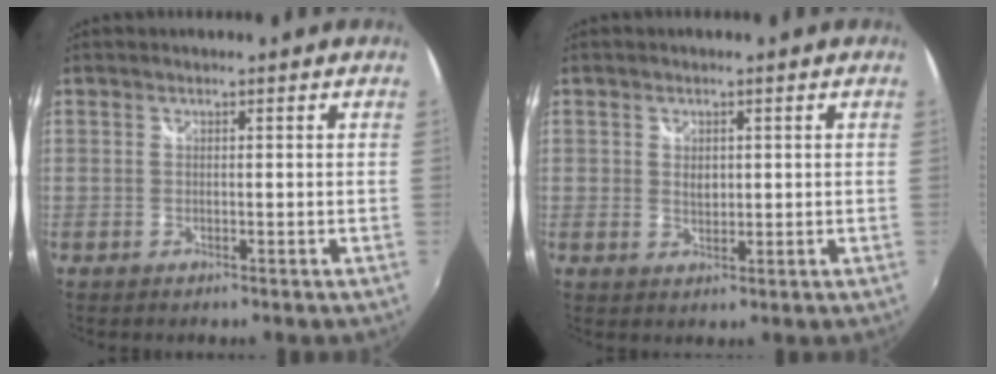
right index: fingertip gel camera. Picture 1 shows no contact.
{"total": 2.3, "force": [0.3, 1.8, 1.4], "torque": [-0.020, 0.000, 0.005]}